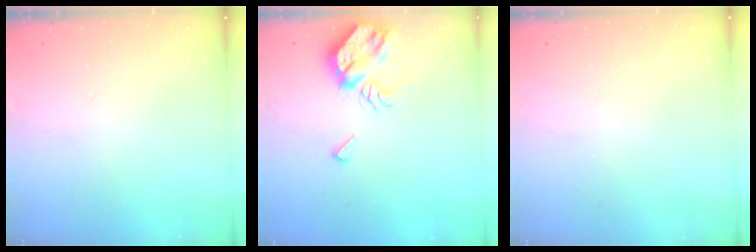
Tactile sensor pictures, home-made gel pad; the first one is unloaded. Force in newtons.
{"total": 9.4, "press": 9.3, "slide": 1.0}
{"total": 1.9, "press": 1.9, "slide": 0.1}